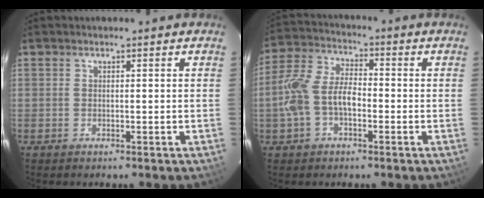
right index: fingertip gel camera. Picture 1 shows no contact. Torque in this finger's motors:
{"motor_torque": [0.35, -0.15, 0.40, 0.15]}